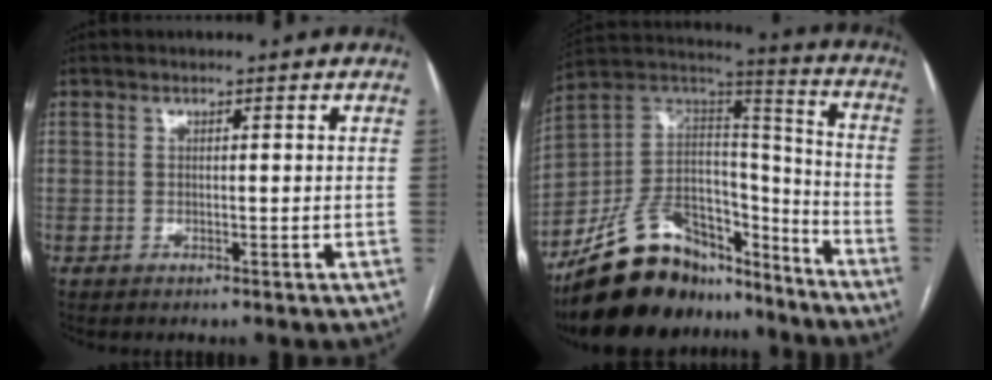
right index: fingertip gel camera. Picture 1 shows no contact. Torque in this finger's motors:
{"motor_torque": [-0.35, -0.73, -0.63, -0.21]}